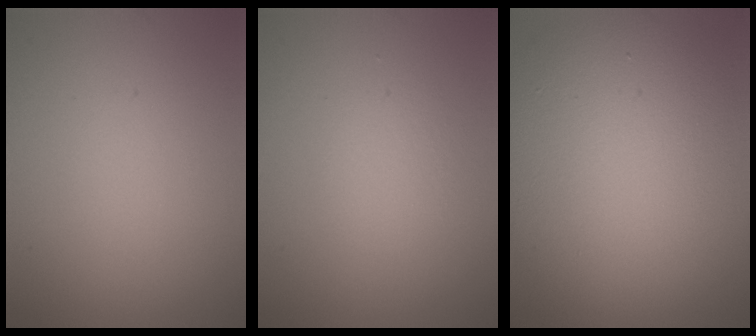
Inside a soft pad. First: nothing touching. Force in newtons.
{"total": 1.2, "press": 1.2, "slide": 0.0}
{"total": 12.9, "press": 12.9, "slide": 0.8}